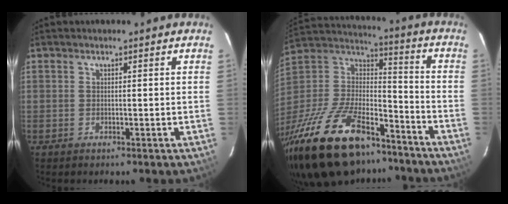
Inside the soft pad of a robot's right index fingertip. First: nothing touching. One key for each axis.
{"total": 34.1, "fx": -23.7, "fy": 14.7, "fz": 19.6, "tx": -0.403, "ty": -0.015, "tz": -0.375}